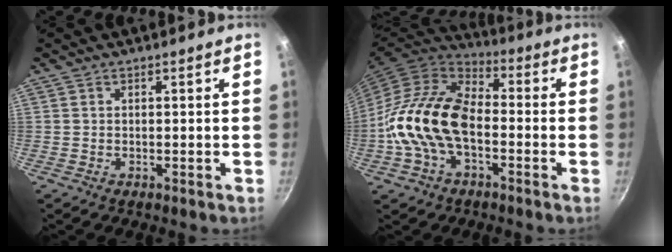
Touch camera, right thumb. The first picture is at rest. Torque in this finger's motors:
{"motor_torque": [2.03, 2.98, 1.84, -0.94, 0.29]}